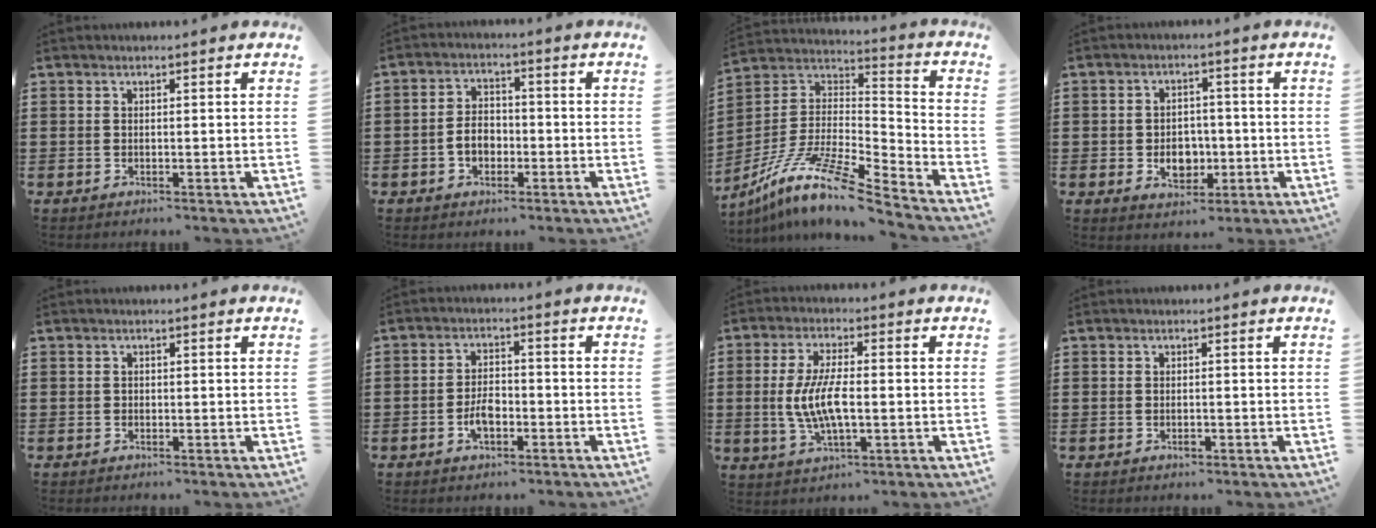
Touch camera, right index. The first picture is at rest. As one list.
[{"total": 4.2, "force": [-1.3, 2.9, 2.8], "torque": [-0.063, 0.003, -0.027]}, {"total": 12.6, "force": [-9.5, 1.2, 8.1], "torque": [-0.172, 0.001, -0.190]}, {"total": 5.0, "force": [-1.1, 3.7, 3.2], "torque": [-0.049, -0.001, -0.023]}, {"total": 0.0}, {"total": 4.2, "force": [-1.8, 2.1, 3.2], "torque": [-0.070, 0.001, -0.037]}, {"total": 7.6, "force": [-0.7, 2.7, 7.1], "torque": [-0.161, -0.007, -0.022]}, {"total": 1.0, "force": [-0.4, 0.3, 0.8], "torque": [-0.017, -0.005, -0.007]}]